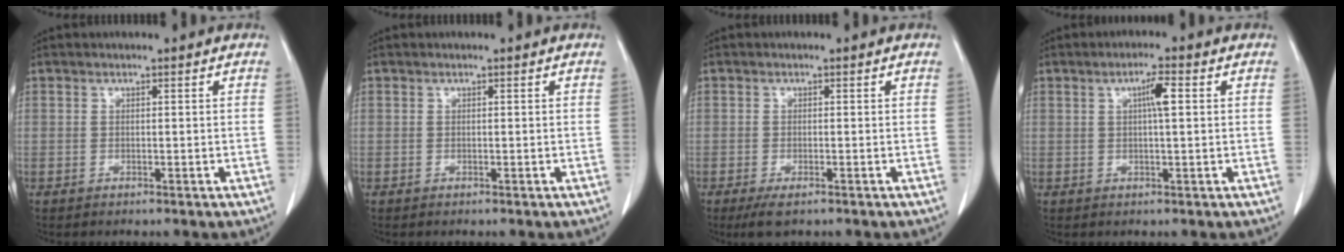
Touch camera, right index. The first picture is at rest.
{"total": 0.0}
{"total": 2.9, "force": [-1.9, 0.8, 2.1], "torque": [-0.040, -0.007, -0.028]}
{"total": 3.3, "force": [0.8, 0.2, 3.2], "torque": [-0.056, 0.004, 0.013]}